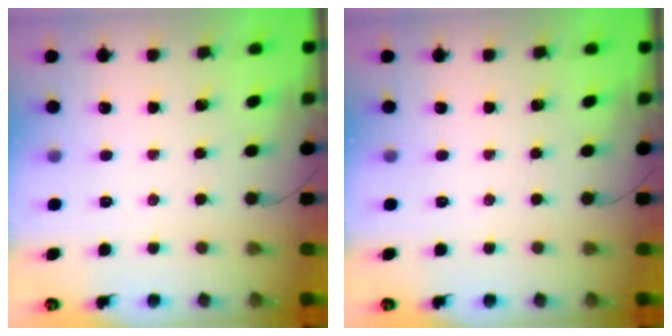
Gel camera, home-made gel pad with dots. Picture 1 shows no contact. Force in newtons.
{"total": 0.0}